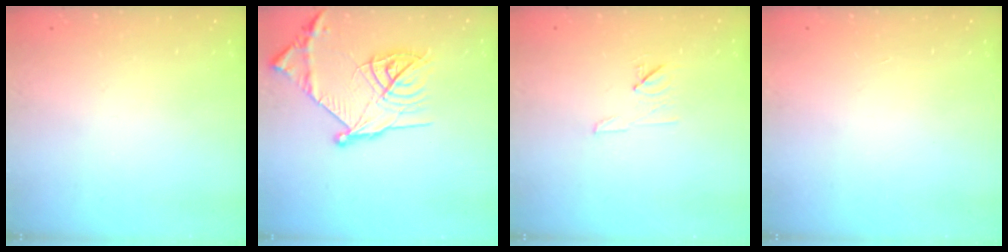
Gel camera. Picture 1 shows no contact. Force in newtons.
{"total": 18.5, "press": 18.4, "slide": 1.6}
{"total": 6.4, "press": 6.4, "slide": 0.6}
{"total": 1.5, "press": 1.5, "slide": 0.1}